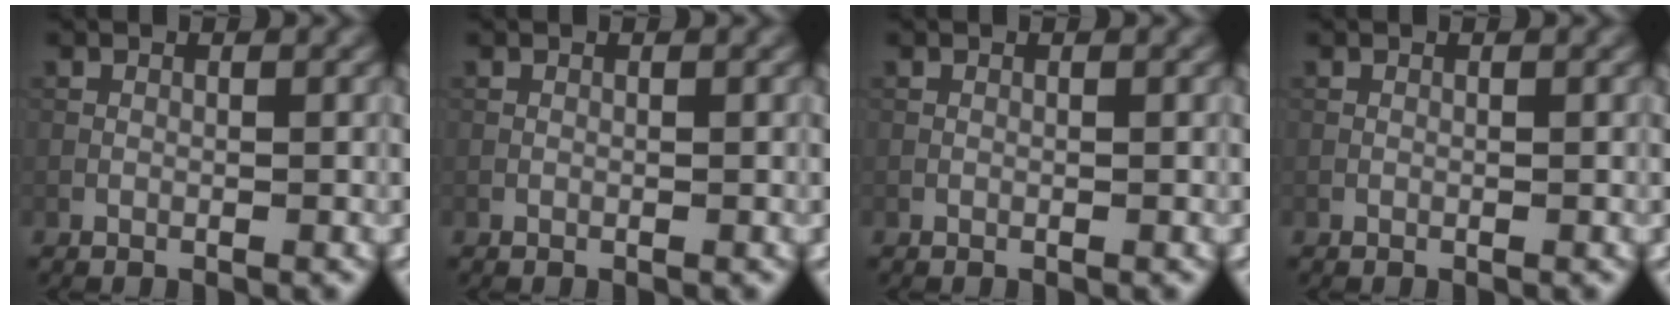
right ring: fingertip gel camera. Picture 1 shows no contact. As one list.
[{"total": 0.0}, {"total": 0.0}, {"total": 0.0}]